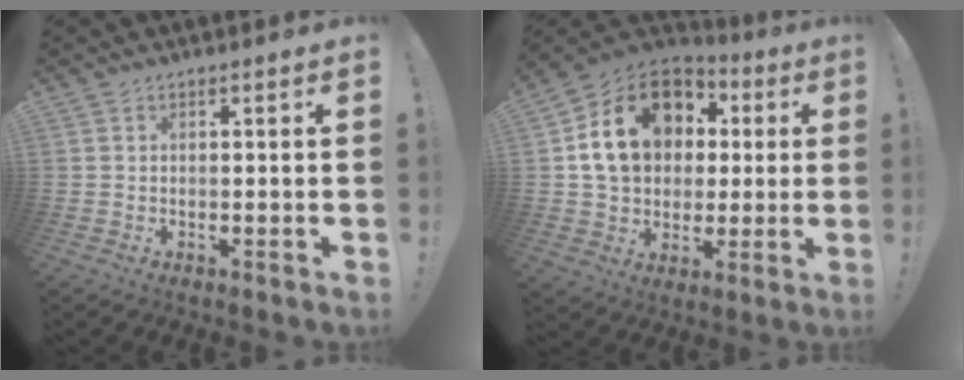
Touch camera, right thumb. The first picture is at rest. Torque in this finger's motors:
{"motor_torque": [1.45, 1.50, 0.94, 0.31, 0.59]}